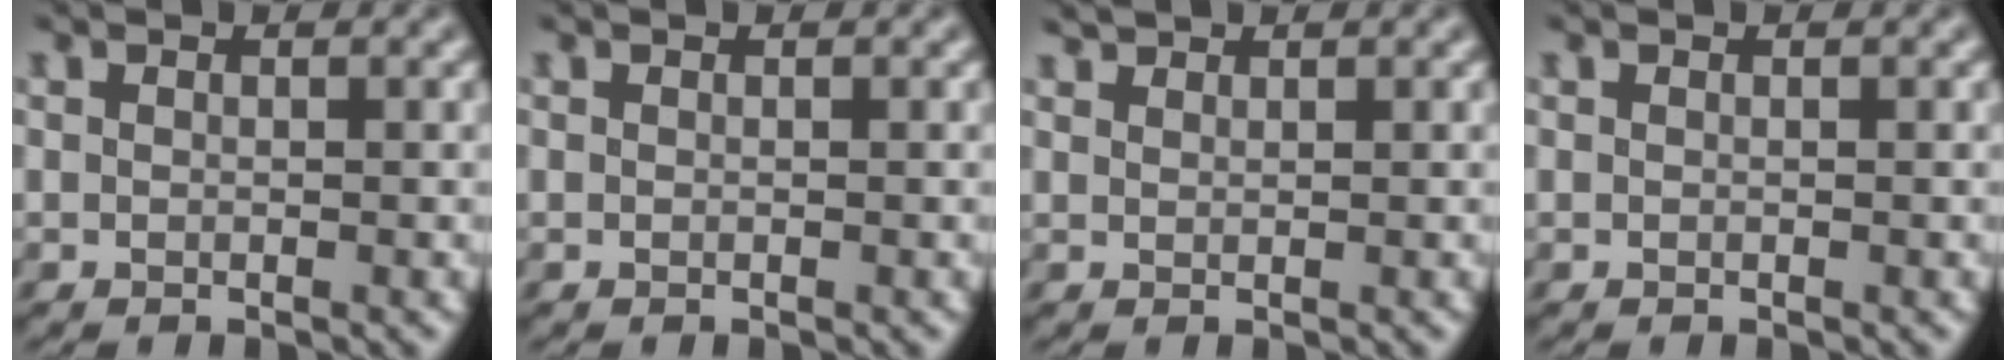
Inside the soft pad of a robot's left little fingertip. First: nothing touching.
{"total": 0.0}
{"total": 1.1, "force": [1.1, 0.1, 0.1], "torque": [0.000, 0.007, 0.021]}
{"total": 0.0}